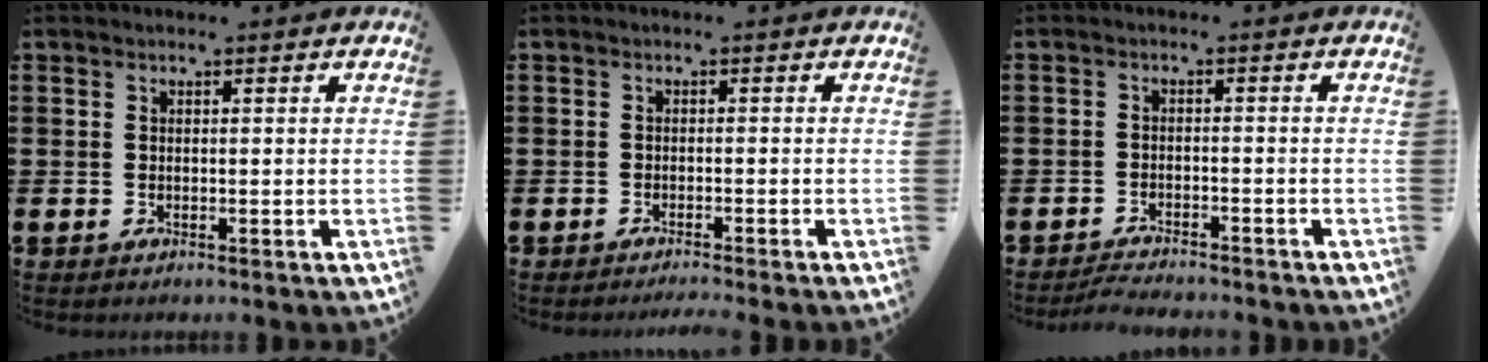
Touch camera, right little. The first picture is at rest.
{"total": 1.0, "force": [-0.9, -0.2, 0.2], "torque": [-0.002, -0.001, -0.018]}
{"total": 2.1, "force": [-2.1, 0.0, 0.3], "torque": [-0.007, 0.006, -0.044]}